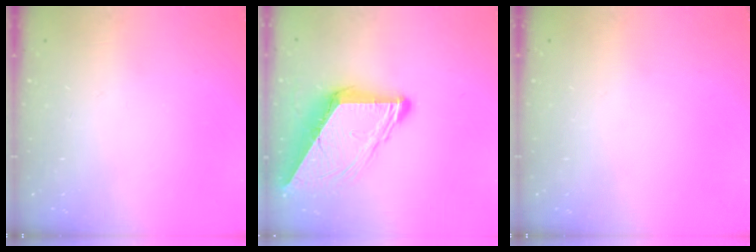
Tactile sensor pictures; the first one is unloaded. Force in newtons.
{"total": 11.4, "press": 11.3, "slide": 1.3}
{"total": 0.0}